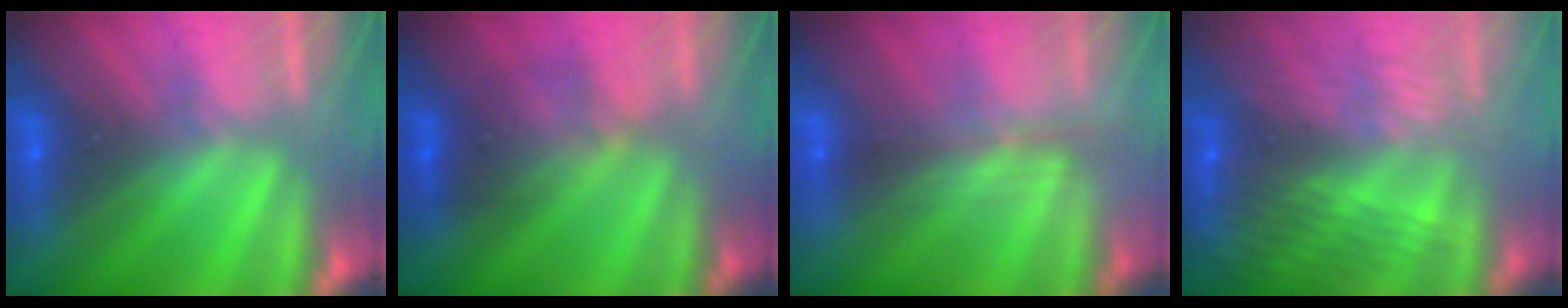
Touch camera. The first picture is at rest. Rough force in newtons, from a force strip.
{"total": 2.4}
{"total": 2.4}
{"total": 9.0}